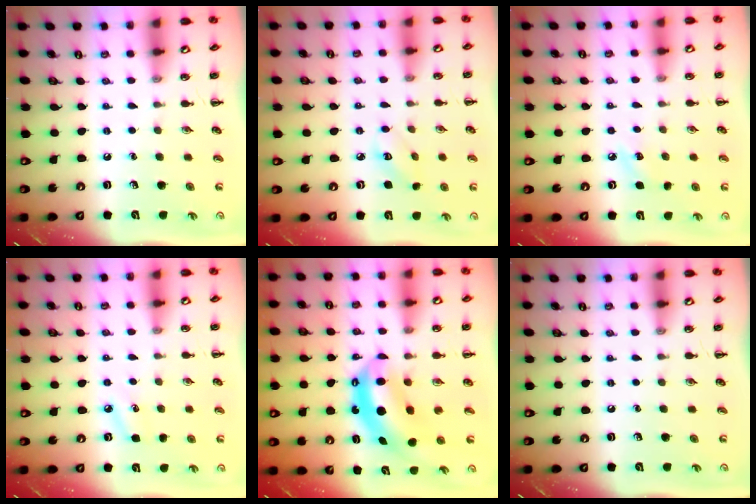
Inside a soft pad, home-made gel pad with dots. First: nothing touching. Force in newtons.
{"total": 3.2, "press": 3.1, "slide": 0.6}
{"total": 4.6, "press": 4.4, "slide": 1.3}
{"total": 5.2, "press": 5.0, "slide": 1.4}
{"total": 7.4, "press": 7.1, "slide": 2.0}
{"total": 0.0}